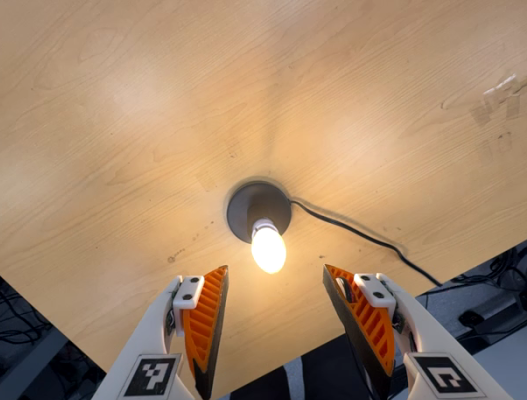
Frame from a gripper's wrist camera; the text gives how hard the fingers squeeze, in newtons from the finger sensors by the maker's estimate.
{"total": 0.0}